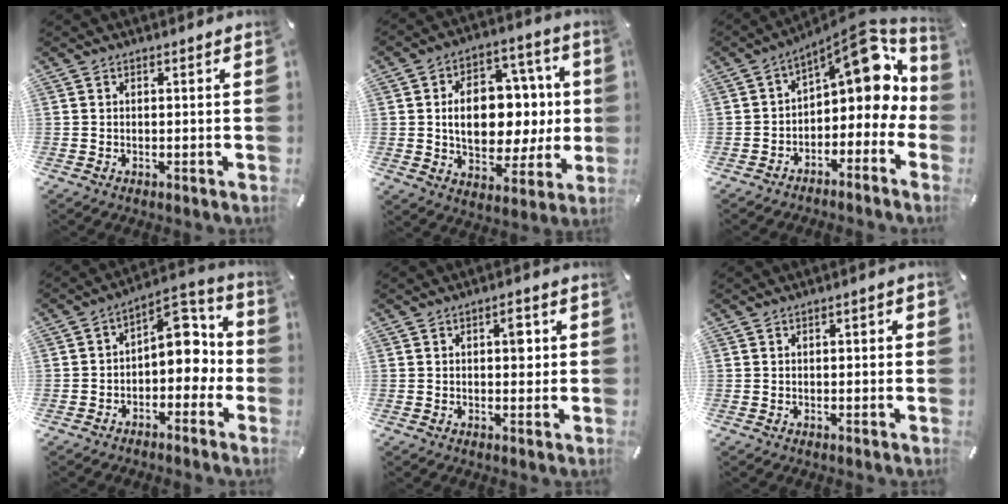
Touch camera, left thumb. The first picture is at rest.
{"total": 16.1, "force": [0.7, 11.7, 11.0], "torque": [-0.156, 0.000, 0.021]}
{"total": 12.5, "force": [6.1, 6.3, 8.9], "torque": [-0.114, -0.052, 0.105]}
{"total": 10.4, "force": [0.8, 7.4, 7.4], "torque": [-0.070, -0.021, 0.009]}
{"total": 4.1, "force": [0.8, 2.2, 3.4], "torque": [-0.038, -0.004, 0.005]}
{"total": 1.3, "force": [-0.1, 0.7, 1.1], "torque": [-0.020, 0.005, -0.003]}